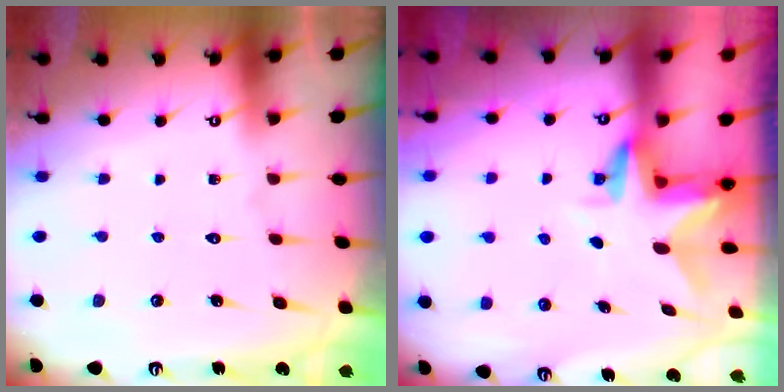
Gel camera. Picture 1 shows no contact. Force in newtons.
{"total": 3.2, "press": 3.2, "slide": 0.4}